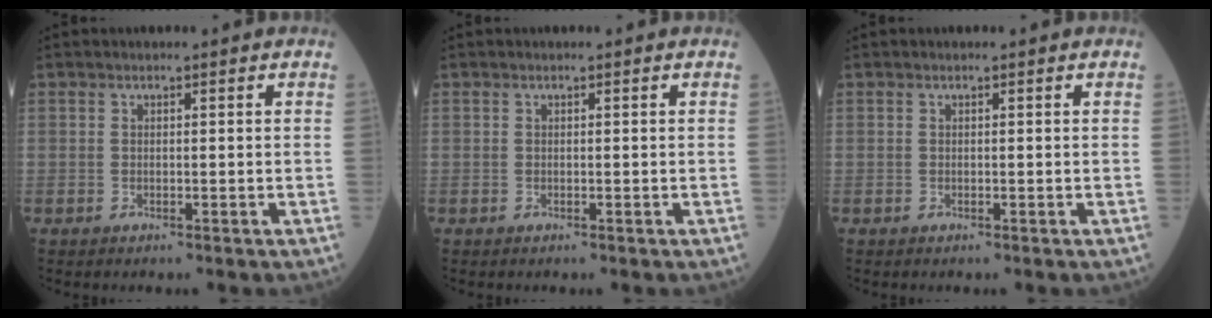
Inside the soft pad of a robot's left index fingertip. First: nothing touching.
{"total": 0.0}
{"total": 0.0}